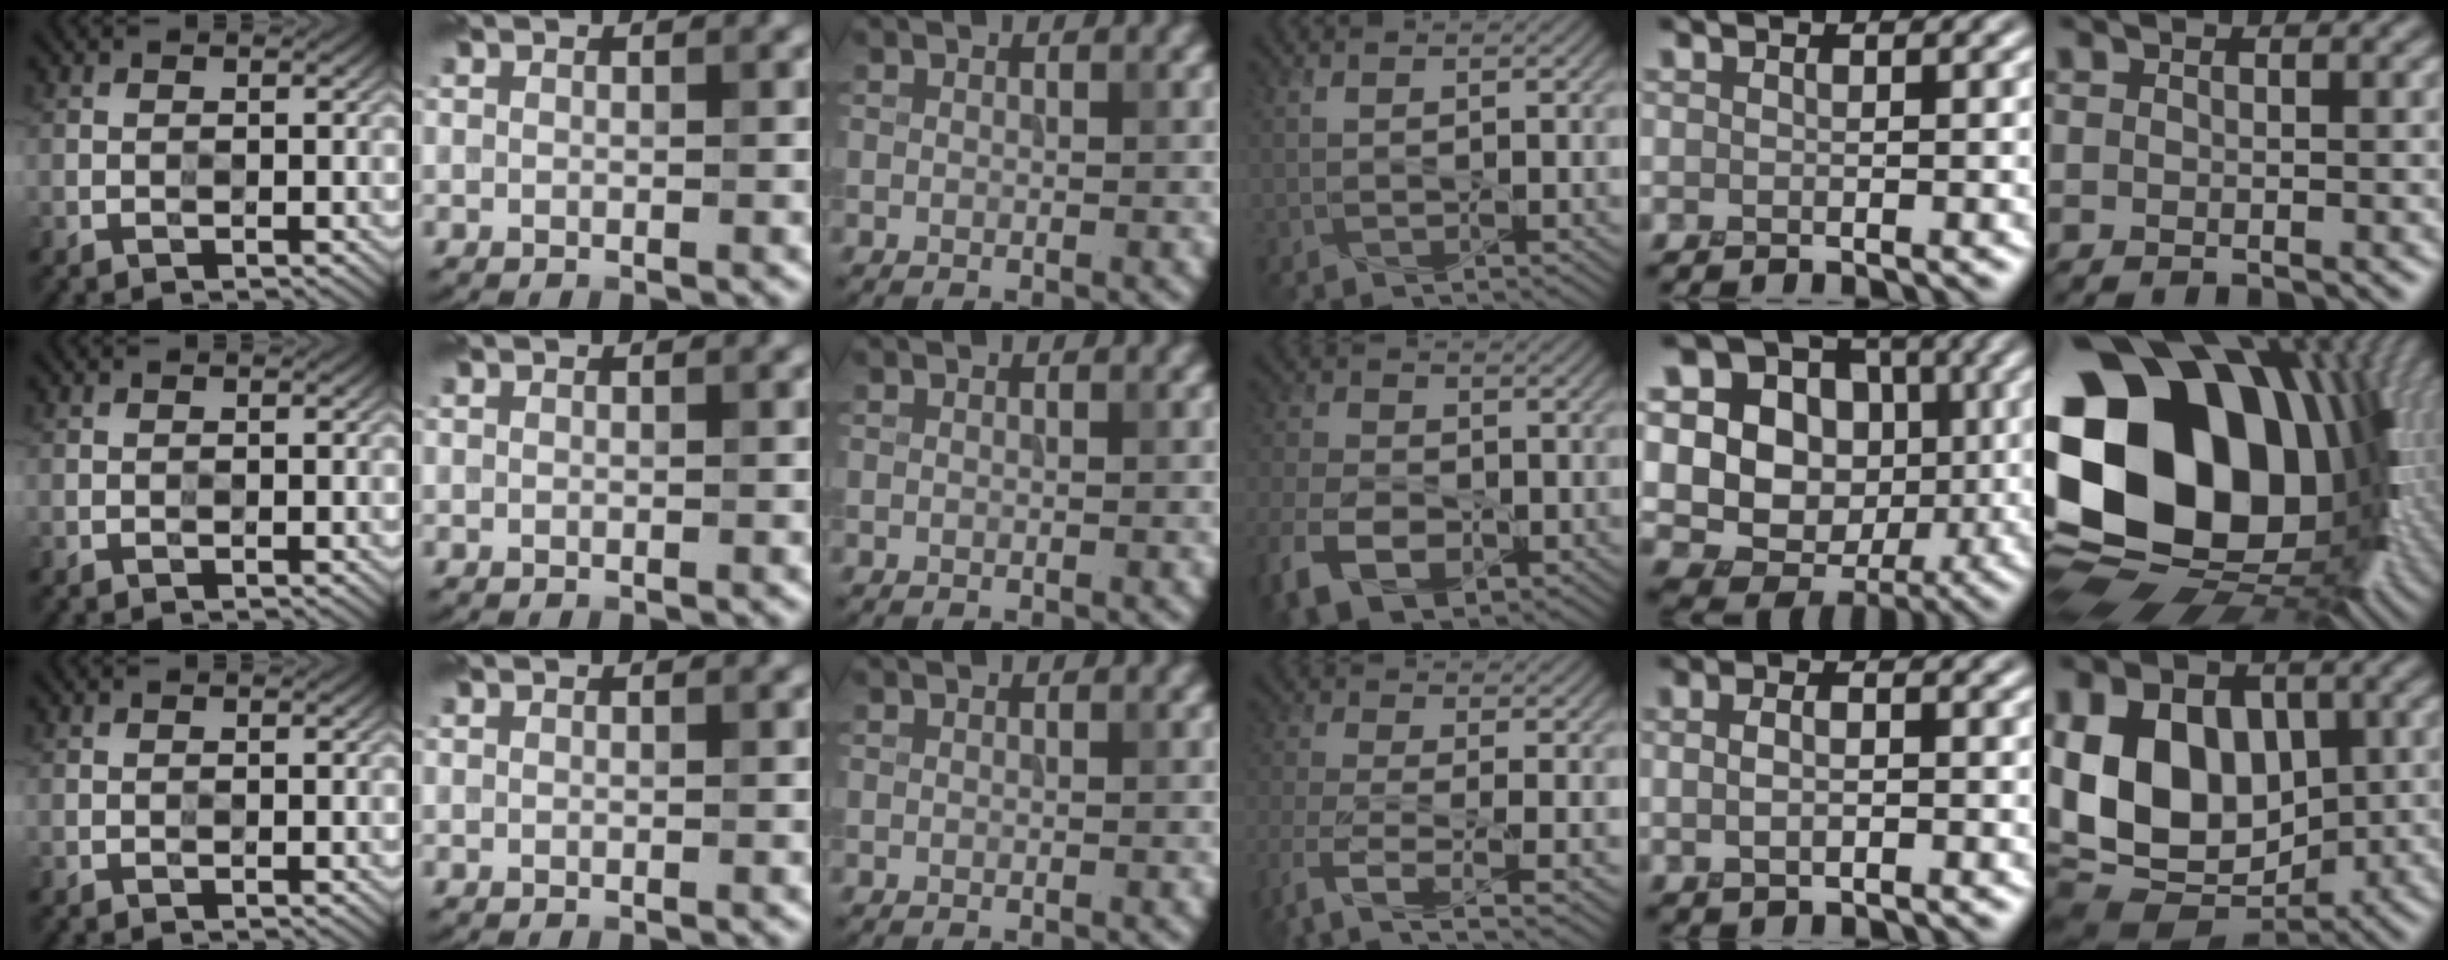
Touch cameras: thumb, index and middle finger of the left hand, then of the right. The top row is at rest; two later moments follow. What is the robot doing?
{"motion": "press", "object": "memory foam"}